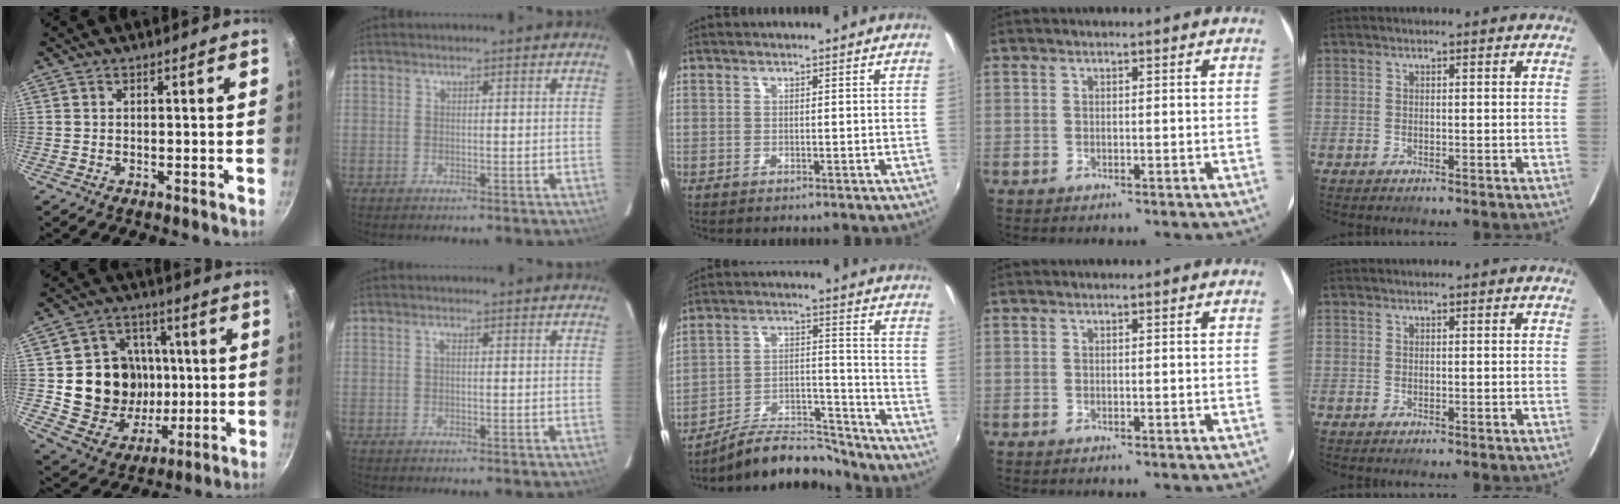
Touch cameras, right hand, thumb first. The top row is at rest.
{"thumb": {"total": 17.8, "force": [0.7, 15.5, 8.6], "torque": [-0.110, 0.008, 0.023]}, "index": {"total": 0.5, "force": [0.0, 0.2, 0.5], "torque": [-0.008, 0.004, -0.002]}, "middle": {"total": 12.9, "force": [-11.9, 3.3, 3.7], "torque": [-0.067, 0.027, -0.192]}}